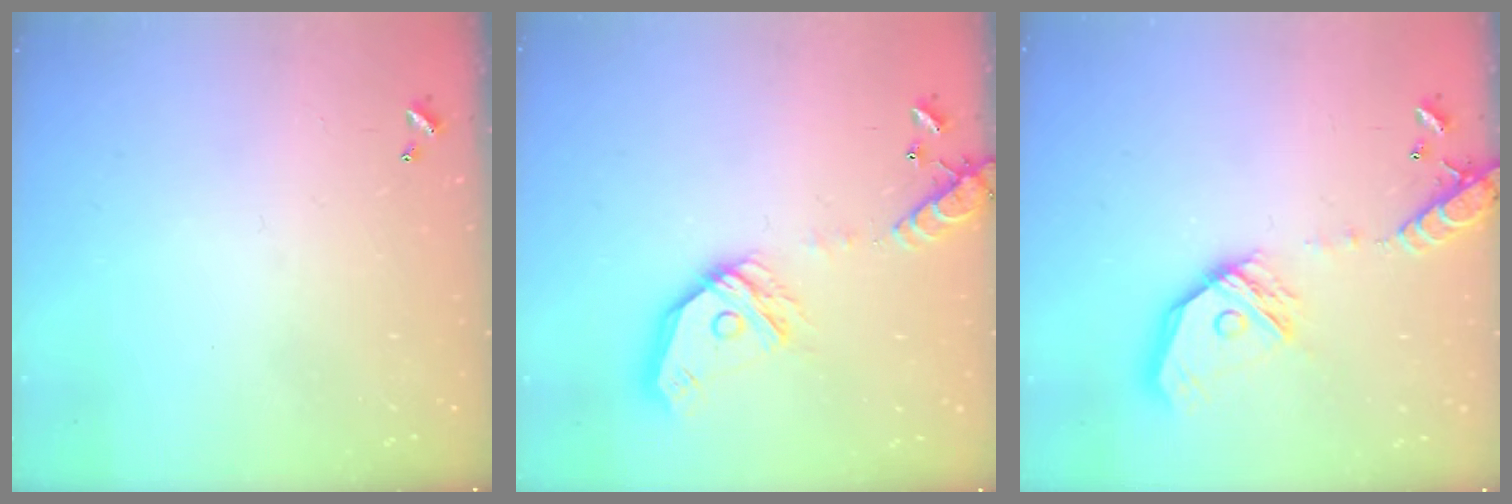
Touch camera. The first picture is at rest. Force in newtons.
{"total": 17.4, "press": 17.2, "slide": 2.7}
{"total": 17.7, "press": 17.4, "slide": 3.0}